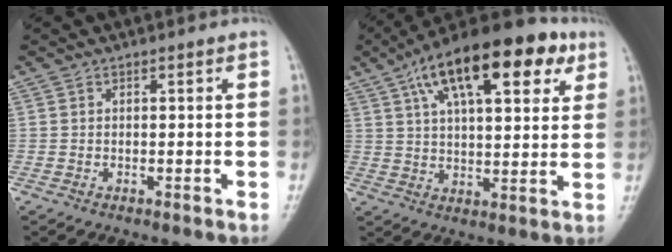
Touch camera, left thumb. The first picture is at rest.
{"total": 20.4, "force": [10.0, 8.3, 15.6], "torque": [-0.228, -0.006, 0.160]}